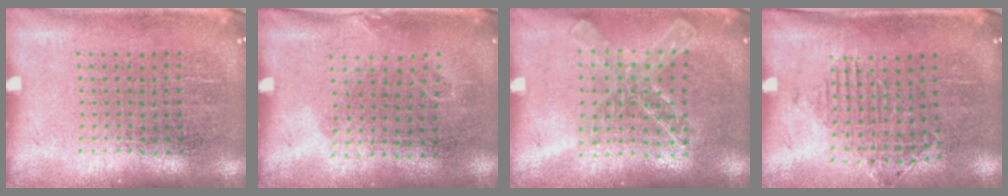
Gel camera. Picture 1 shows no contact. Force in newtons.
{"total": 0.9, "press": 0.7, "slide": 0.6}
{"total": 1.5, "press": 1.3, "slide": 0.6}
{"total": 1.2, "press": 1.1, "slide": 0.5}